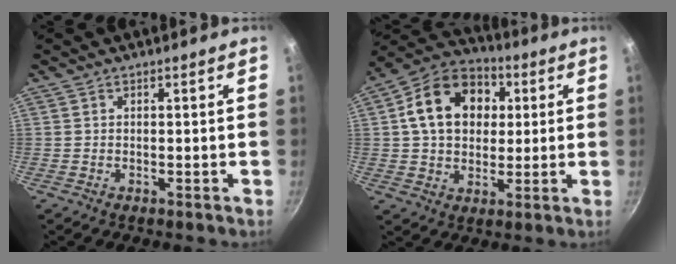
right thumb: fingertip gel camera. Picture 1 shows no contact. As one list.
[{"total": 16.3, "force": [3.5, 12.4, 10.0], "torque": [-0.145, 0.022, 0.045]}]